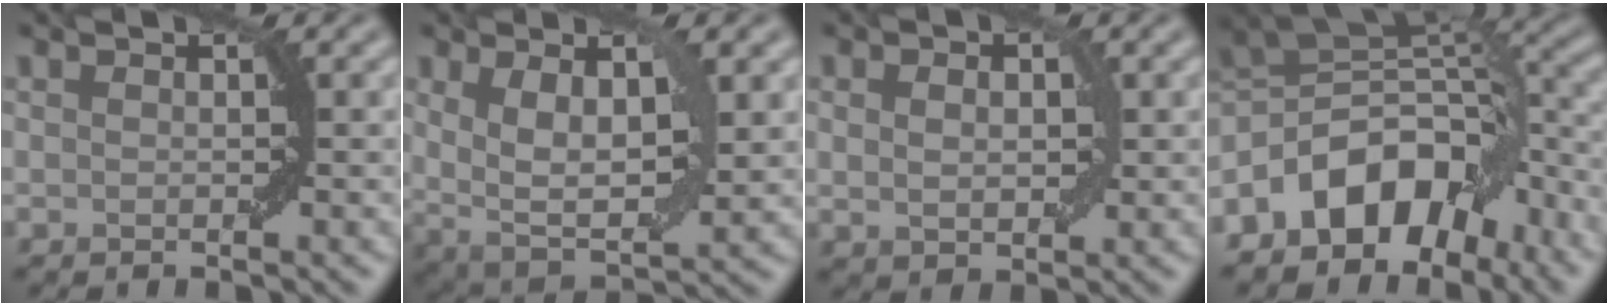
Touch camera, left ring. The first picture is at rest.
{"total": 6.0, "force": [1.3, 2.4, 5.3], "torque": [-0.102, -0.009, 0.025]}
{"total": 2.4, "force": [0.4, 1.5, 1.8], "torque": [-0.030, 0.001, 0.012]}
{"total": 10.2, "force": [-5.7, 6.2, 5.7], "torque": [-0.075, 0.017, -0.117]}